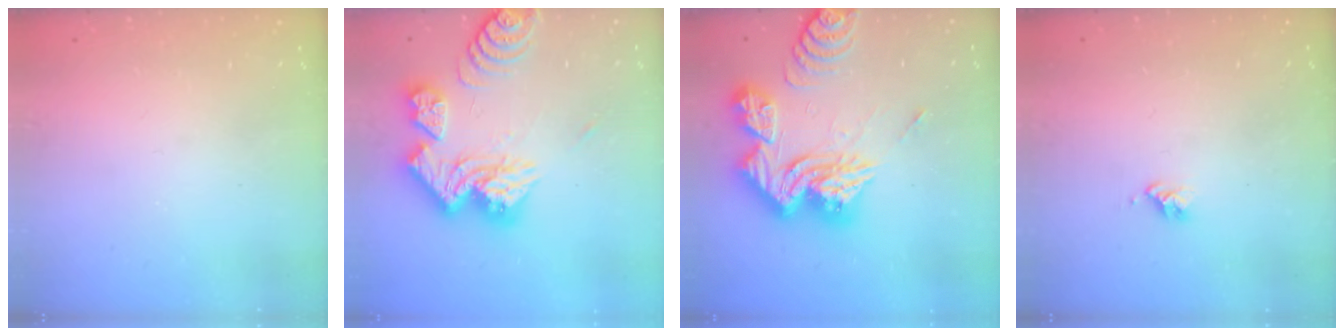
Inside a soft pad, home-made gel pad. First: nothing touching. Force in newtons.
{"total": 22.6, "press": 22.5, "slide": 2.2}
{"total": 23.5, "press": 23.4, "slide": 2.4}
{"total": 2.7, "press": 2.7, "slide": 0.3}